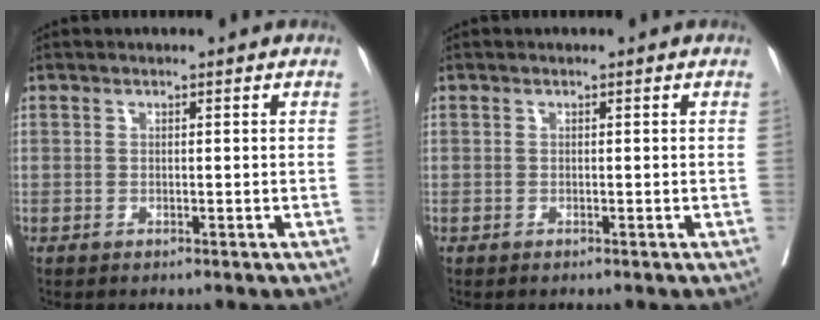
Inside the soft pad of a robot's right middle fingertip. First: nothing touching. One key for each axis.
{"total": 0.0}